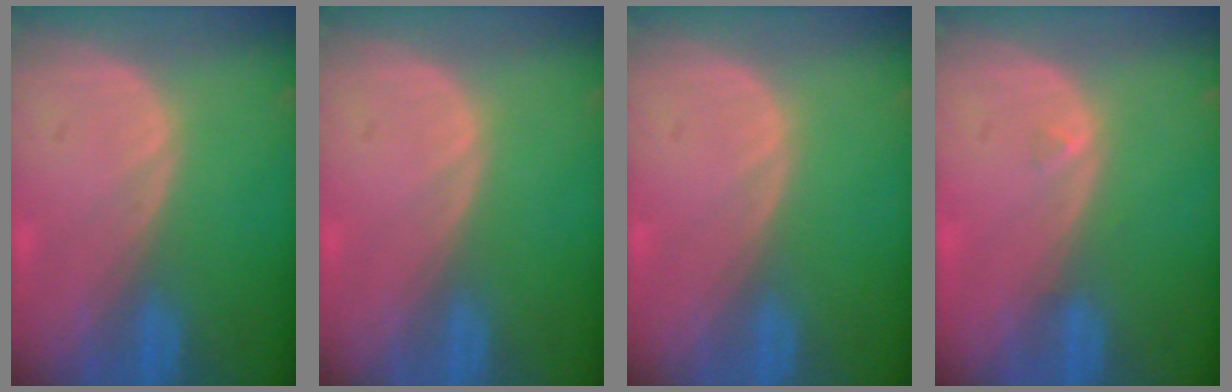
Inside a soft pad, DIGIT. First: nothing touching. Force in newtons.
{"total": 0.0}
{"total": 0.0}
{"total": 0.5, "press": 0.5, "slide": 0.2}